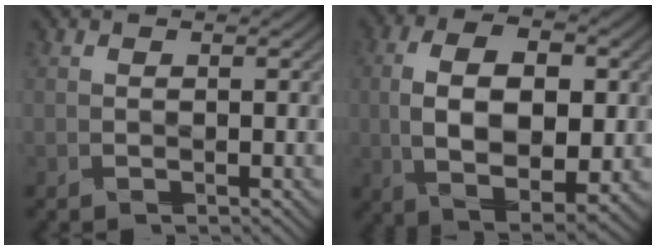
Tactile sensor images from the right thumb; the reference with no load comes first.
{"total": 11.7, "force": [0.4, 6.4, 9.8], "torque": [-0.194, -0.005, 0.011]}